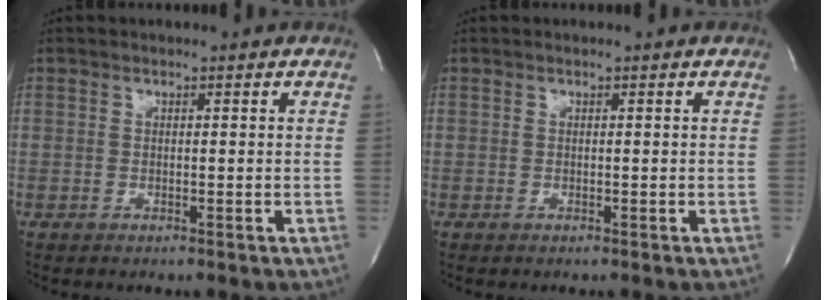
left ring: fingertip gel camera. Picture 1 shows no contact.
{"total": 0.0}